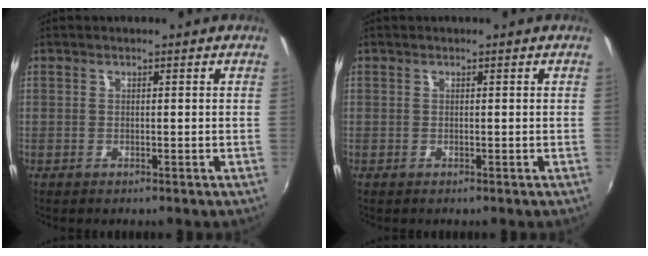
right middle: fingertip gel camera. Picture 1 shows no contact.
{"total": 0.0}